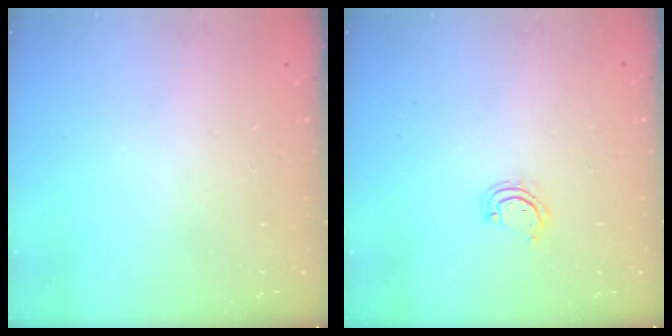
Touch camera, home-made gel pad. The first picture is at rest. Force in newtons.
{"total": 3.8, "press": 3.8, "slide": 0.2}